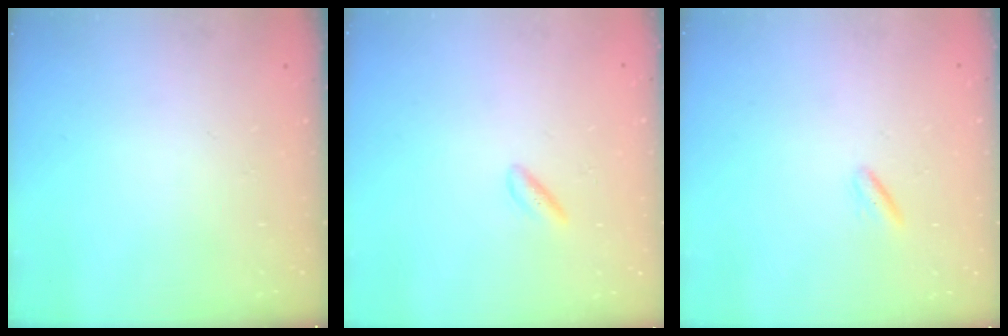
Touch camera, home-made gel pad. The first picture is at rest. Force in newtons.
{"total": 1.7, "press": 1.3, "slide": 1.1}
{"total": 2.1, "press": 2.0, "slide": 0.8}